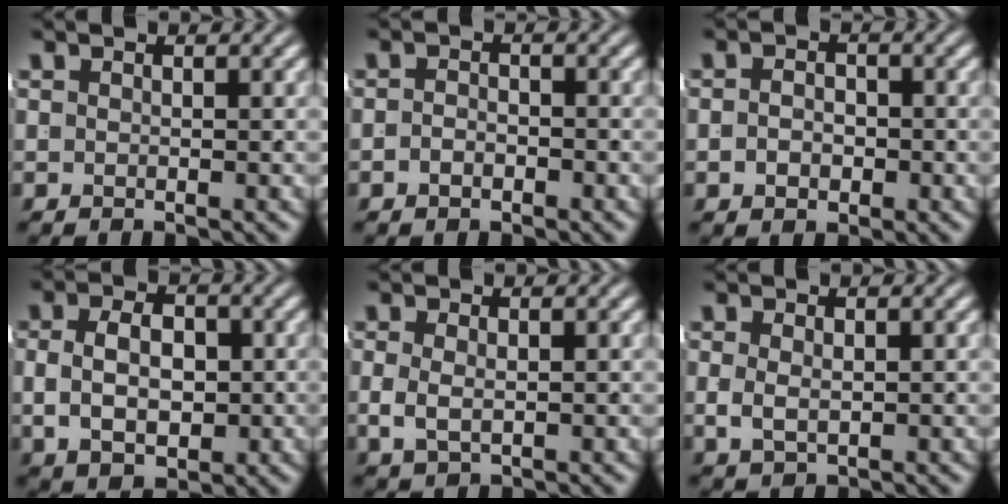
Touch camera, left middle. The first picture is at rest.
{"total": 1.5, "force": [-1.2, 0.8, 0.6], "torque": [-0.005, 0.001, -0.023]}
{"total": 2.1, "force": [-0.7, 1.5, 1.3], "torque": [-0.014, 0.002, -0.014]}
{"total": 6.2, "force": [-0.4, 4.2, 4.5], "torque": [-0.065, -0.003, 0.001]}
{"total": 1.9, "force": [0.0, 1.2, 1.5], "torque": [-0.036, -0.007, 0.010]}
{"total": 1.7, "force": [0.2, 1.1, 1.3], "torque": [-0.031, -0.006, 0.014]}